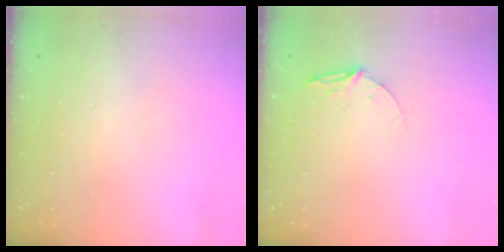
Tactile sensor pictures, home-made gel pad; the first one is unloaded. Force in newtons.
{"total": 5.3, "press": 5.3, "slide": 0.5}